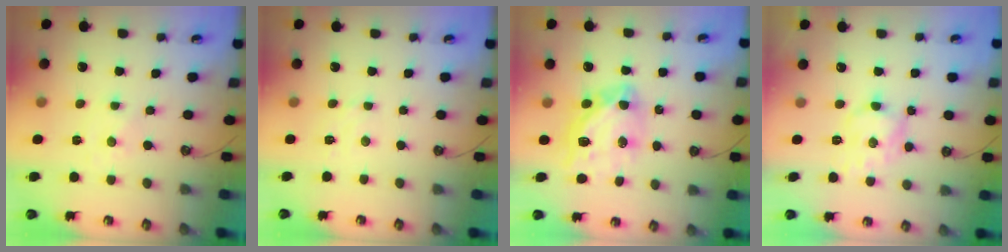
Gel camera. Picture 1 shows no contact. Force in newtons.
{"total": 2.5, "press": 2.4, "slide": 0.5}
{"total": 15.7, "press": 15.6, "slide": 1.7}
{"total": 9.2, "press": 9.2, "slide": 0.2}